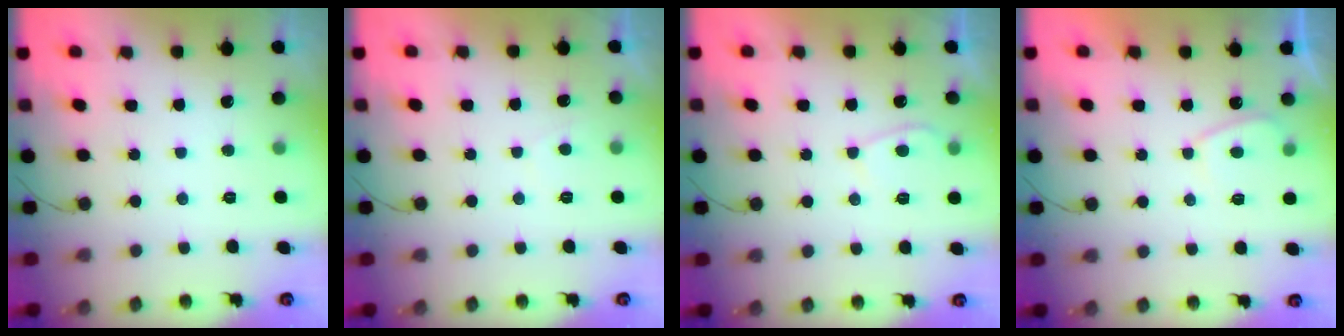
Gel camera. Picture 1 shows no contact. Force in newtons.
{"total": 2.0, "press": 1.9, "slide": 0.7}
{"total": 2.7, "press": 2.6, "slide": 0.6}
{"total": 2.5, "press": 2.4, "slide": 0.7}